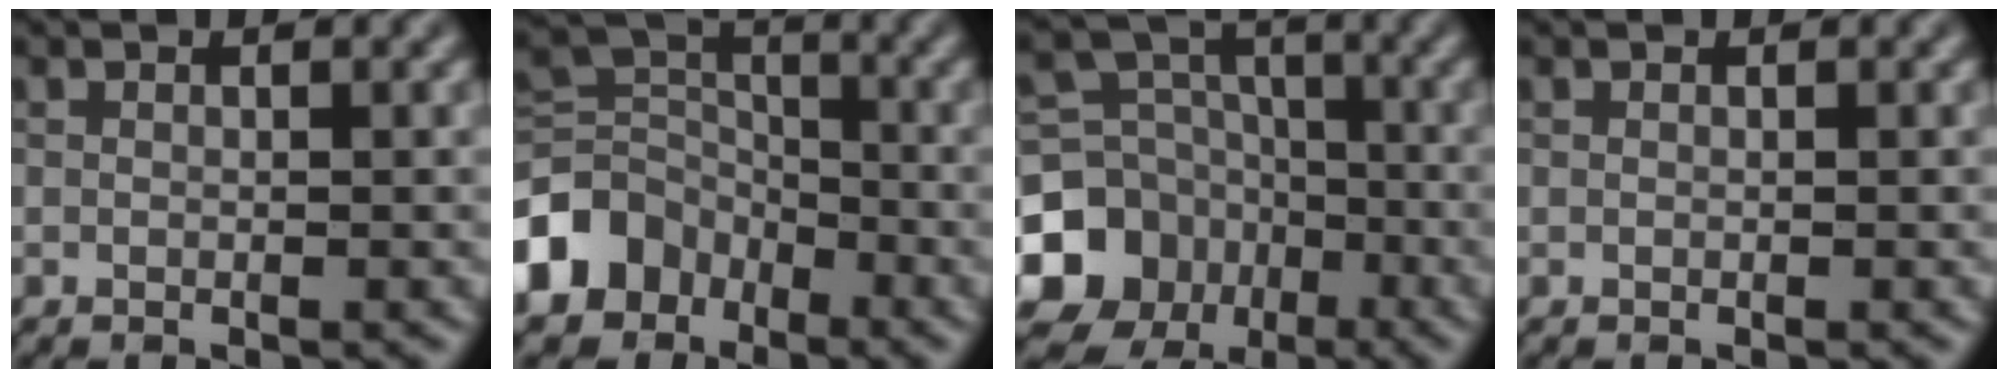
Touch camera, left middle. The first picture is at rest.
{"total": 7.0, "force": [-4.0, 5.1, 2.6], "torque": [-0.051, 0.001, -0.094]}
{"total": 13.1, "force": [-5.9, 11.2, 3.1], "torque": [-0.073, -0.038, -0.122]}
{"total": 0.0}